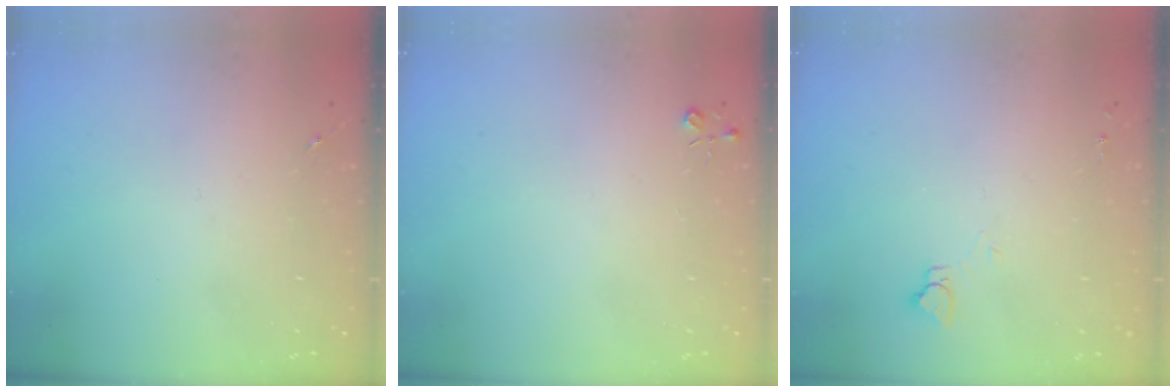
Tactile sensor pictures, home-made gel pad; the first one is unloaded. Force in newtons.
{"total": 3.0, "press": 3.0, "slide": 0.4}
{"total": 4.0, "press": 4.0, "slide": 0.4}